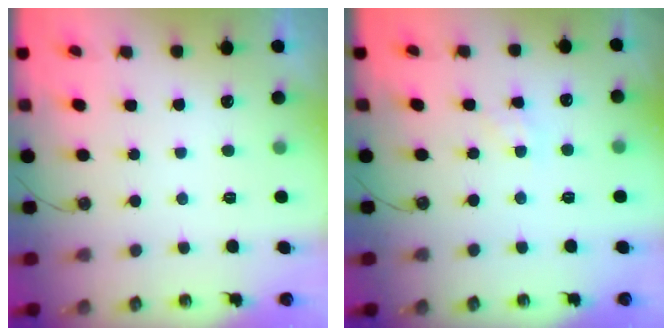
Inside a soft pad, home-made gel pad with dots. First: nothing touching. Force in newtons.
{"total": 2.1, "press": 2.1, "slide": 0.4}